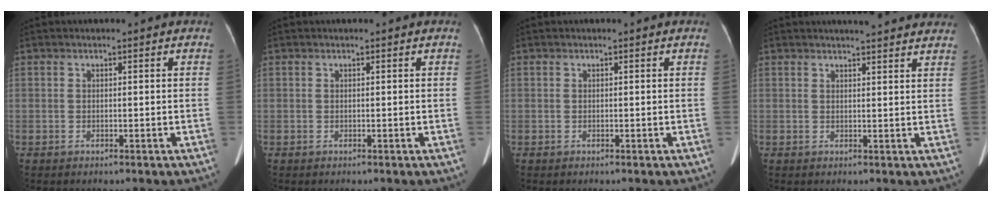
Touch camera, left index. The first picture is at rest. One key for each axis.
{"total": 0.0}
{"total": 0.0}
{"total": 9.5, "fx": 8.7, "fy": 0.9, "fz": 3.7, "tx": -0.040, "ty": 0.010, "tz": 0.087}